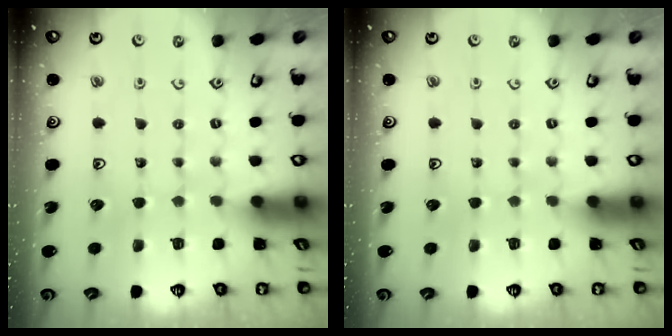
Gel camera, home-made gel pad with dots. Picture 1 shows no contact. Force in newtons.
{"total": 0.0}